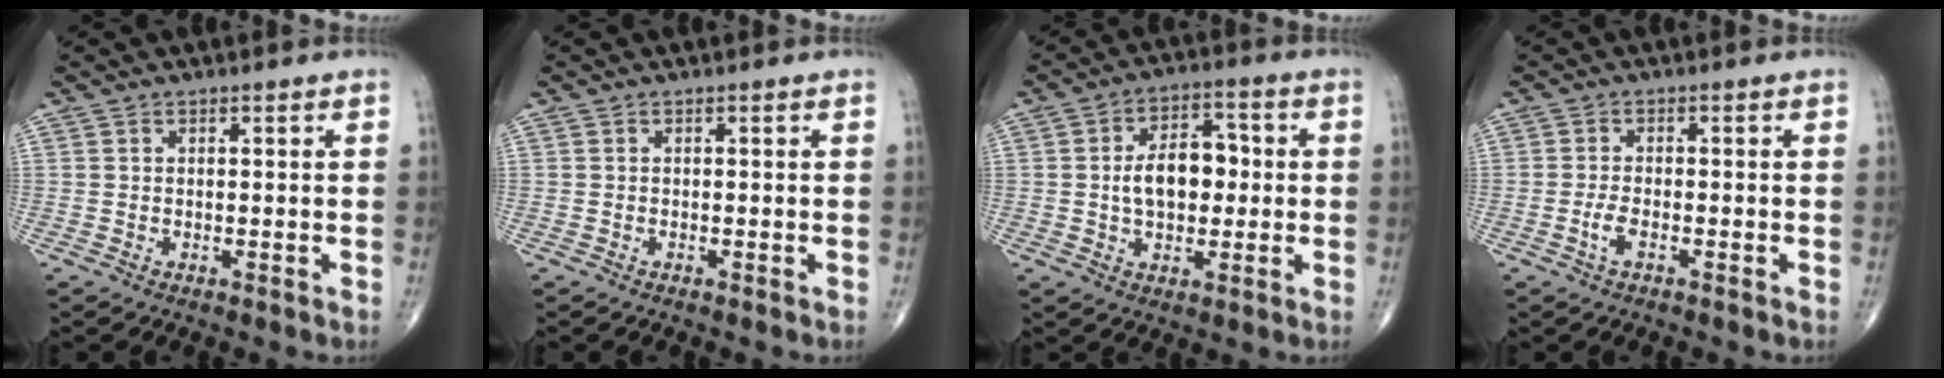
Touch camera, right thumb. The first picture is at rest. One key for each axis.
{"total": 0.0}
{"total": 10.2, "fx": 0.1, "fy": 6.3, "fz": 8.0, "tx": -0.108, "ty": 0.020, "tz": -0.003}
{"total": 2.5, "fx": -1.1, "fy": 0.9, "fz": 2.0, "tx": -0.046, "ty": 0.008, "tz": -0.022}